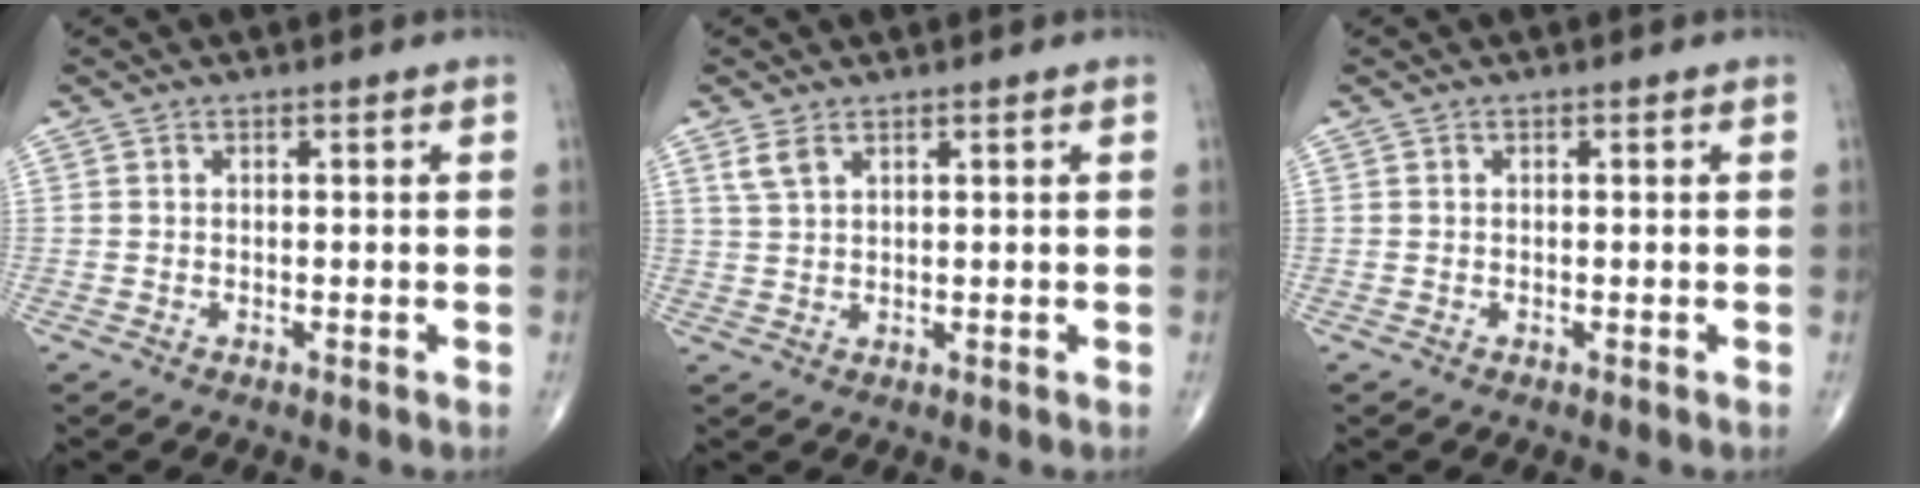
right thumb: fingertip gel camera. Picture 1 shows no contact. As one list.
[{"total": 2.6, "force": [1.7, 1.2, 1.7], "torque": [-0.039, 0.002, 0.044]}, {"total": 0.0}]